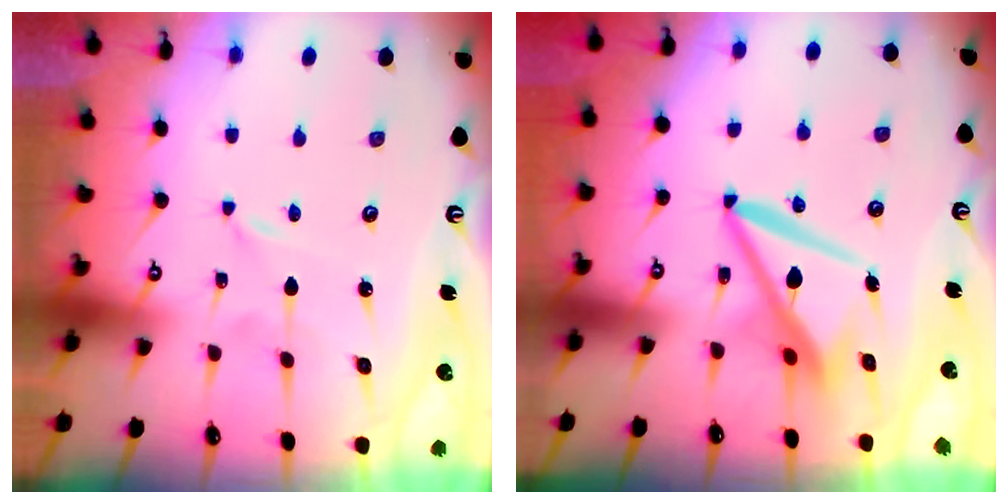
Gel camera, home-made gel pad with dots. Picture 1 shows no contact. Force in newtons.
{"total": 10.7, "press": 10.6, "slide": 1.3}